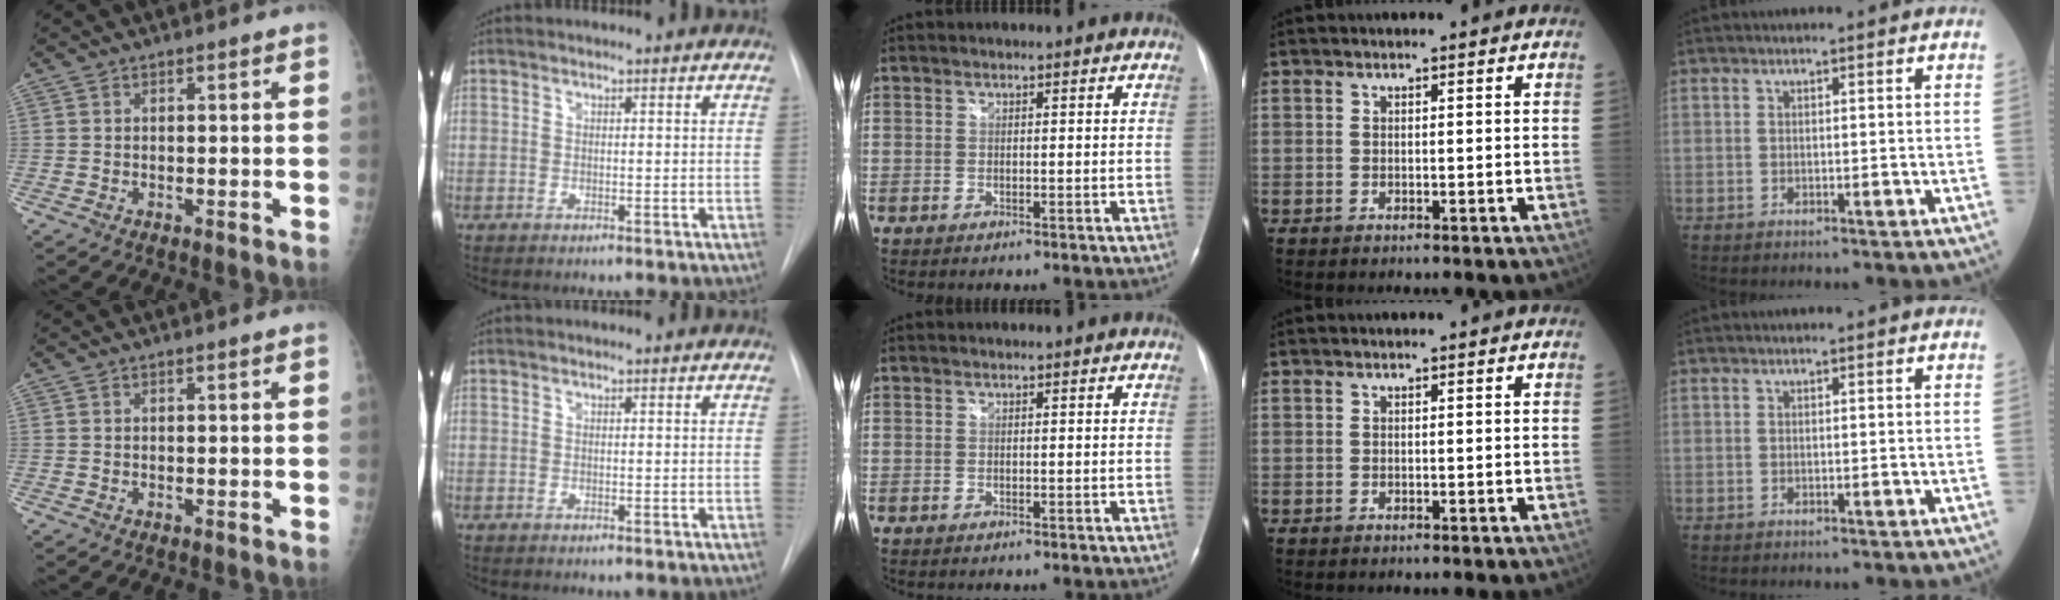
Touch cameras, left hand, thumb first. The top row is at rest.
{}